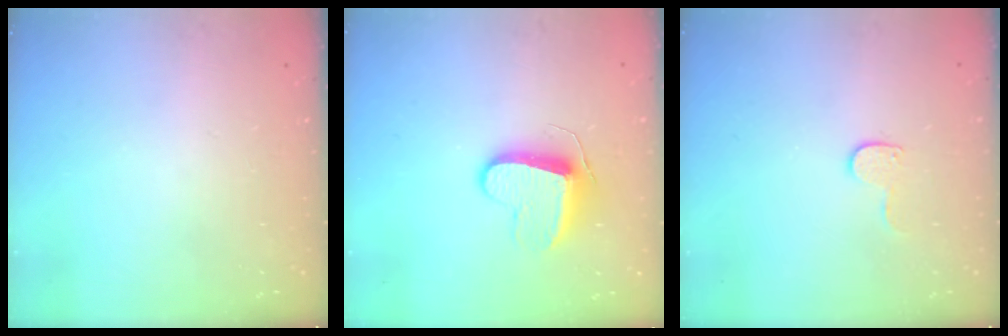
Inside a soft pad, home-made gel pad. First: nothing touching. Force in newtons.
{"total": 9.7, "press": 9.7, "slide": 0.4}
{"total": 6.4, "press": 6.4, "slide": 0.5}